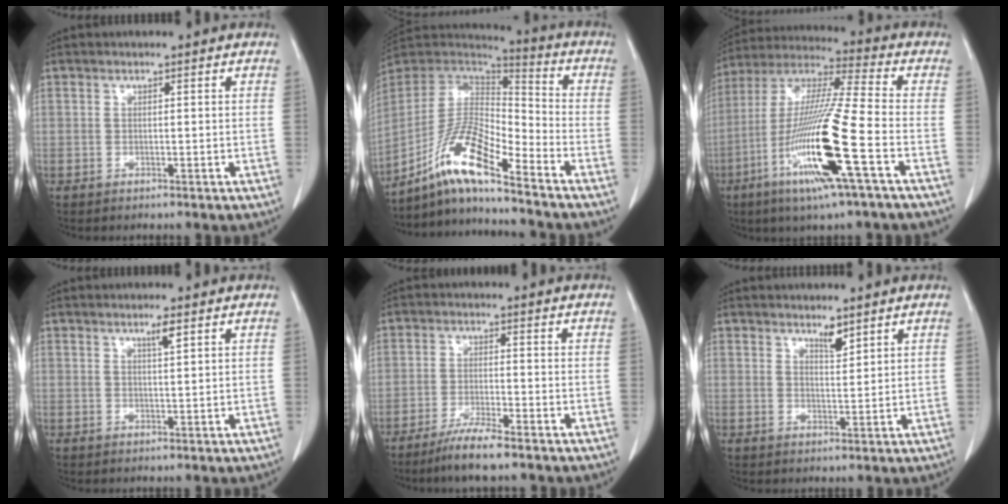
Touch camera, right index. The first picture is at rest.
{"total": 13.0, "force": [-8.8, 1.6, 9.5], "torque": [-0.188, 0.011, -0.163]}
{"total": 18.5, "force": [-6.7, -0.3, 17.2], "torque": [-0.360, -0.027, -0.134]}
{"total": 1.9, "force": [1.1, 0.0, 1.5], "torque": [-0.029, -0.003, 0.020]}
{"total": 5.6, "force": [-4.3, -0.2, 3.5], "torque": [-0.067, -0.015, -0.082]}
{"total": 2.3, "force": [1.9, 0.5, 1.2], "torque": [-0.025, -0.007, 0.036]}